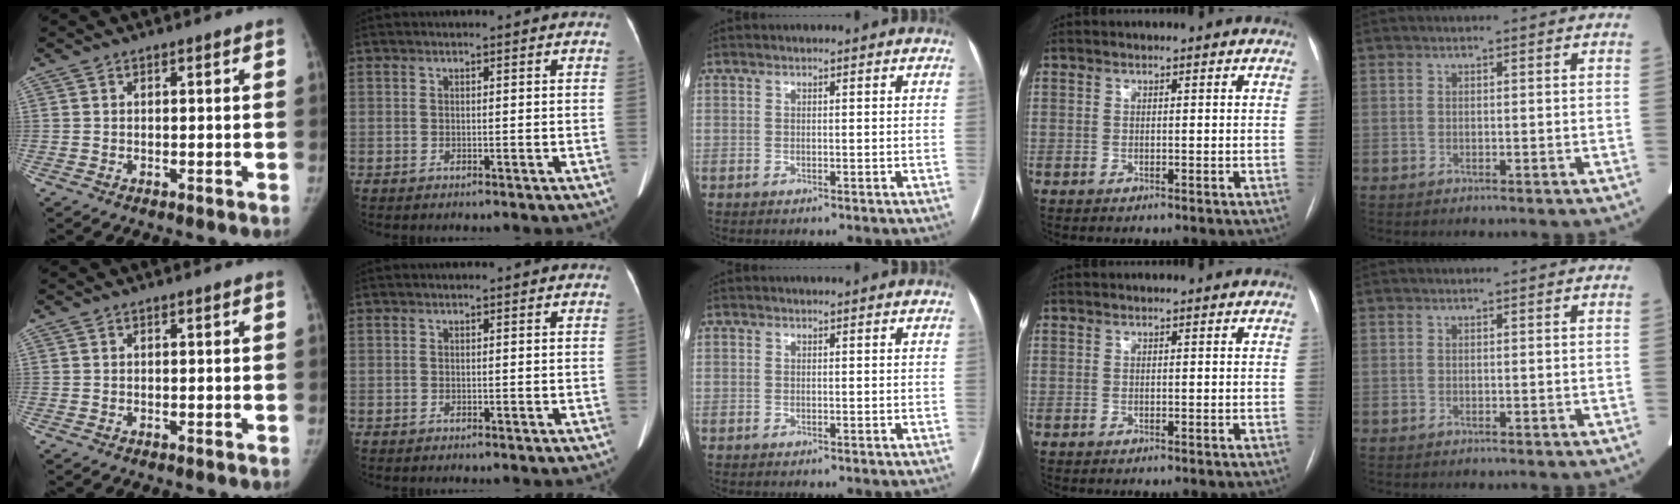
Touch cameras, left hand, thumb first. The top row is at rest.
{}